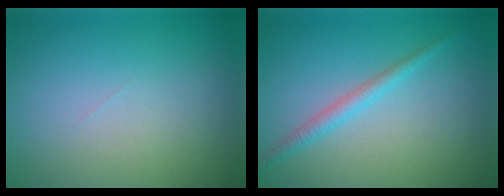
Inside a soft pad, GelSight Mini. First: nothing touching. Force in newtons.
{"total": 1.7, "press": 1.7, "slide": 0.1}